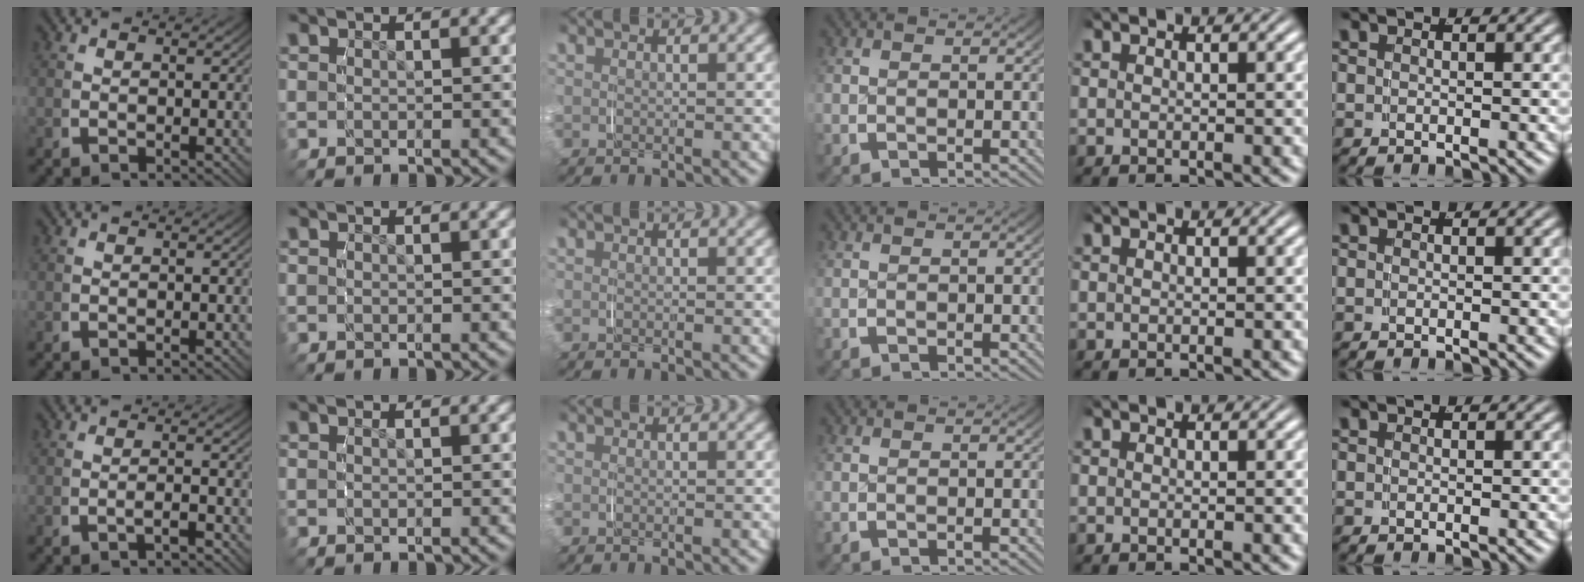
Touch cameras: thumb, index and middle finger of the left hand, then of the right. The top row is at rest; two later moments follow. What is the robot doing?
{"motion": "grasp_and_lifting", "object": "paper"}